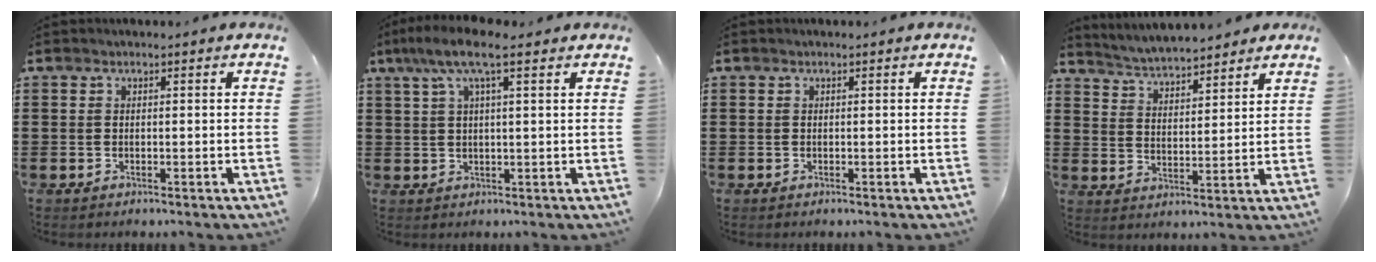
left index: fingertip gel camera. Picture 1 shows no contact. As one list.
[{"total": 7.1, "force": [3.9, 1.6, 5.7], "torque": [-0.123, 0.006, 0.067]}, {"total": 0.0}, {"total": 4.3, "force": [4.3, 0.3, 0.5], "torque": [-0.029, -0.020, 0.075]}]